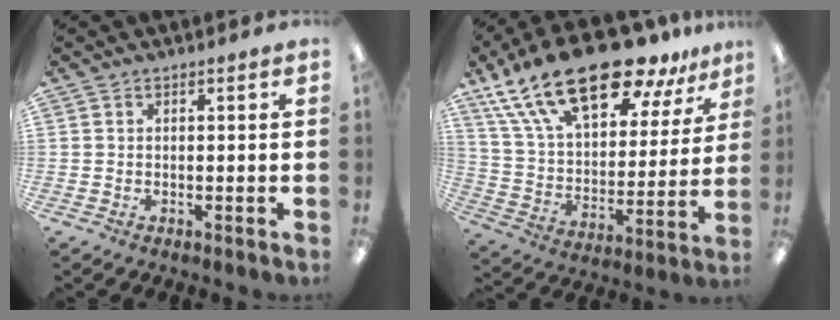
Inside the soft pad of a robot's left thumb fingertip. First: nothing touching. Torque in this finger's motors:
{"motor_torque": [1.02, 1.07, 1.44, -1.33, 0.22]}